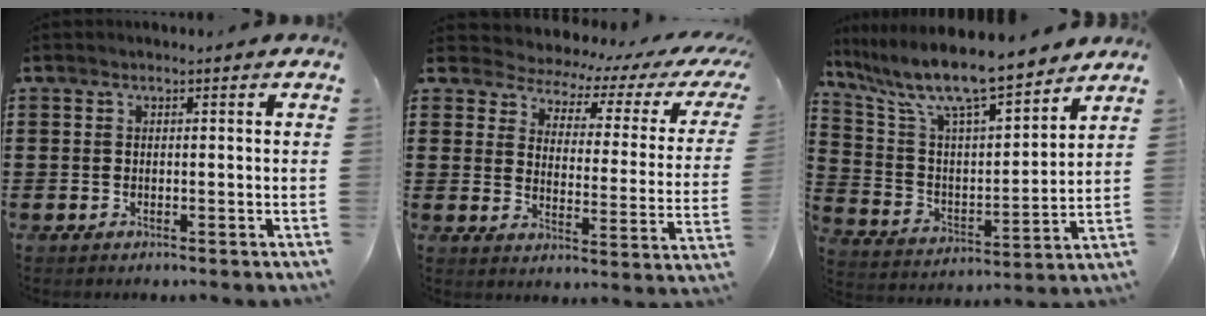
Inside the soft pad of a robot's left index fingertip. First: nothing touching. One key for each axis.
{"total": 2.7, "fx": 2.2, "fy": 1.3, "fz": 0.8, "tx": -0.038, "ty": -0.022, "tz": 0.028}
{"total": 10.5, "fx": 8.9, "fy": 1.0, "fz": 5.5, "tx": -0.143, "ty": -0.058, "tz": 0.150}